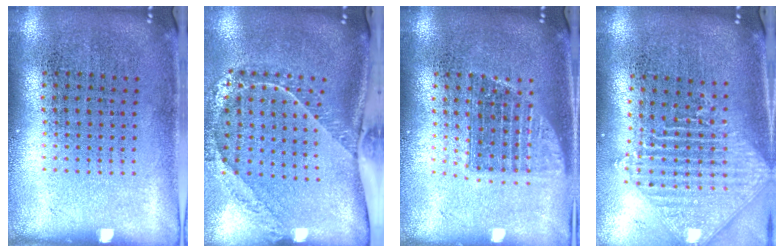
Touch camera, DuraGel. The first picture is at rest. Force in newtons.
{"total": 2.1, "press": 1.6, "slide": 1.3}
{"total": 1.3, "press": 1.1, "slide": 0.7}
{"total": 2.0, "press": 1.7, "slide": 1.1}